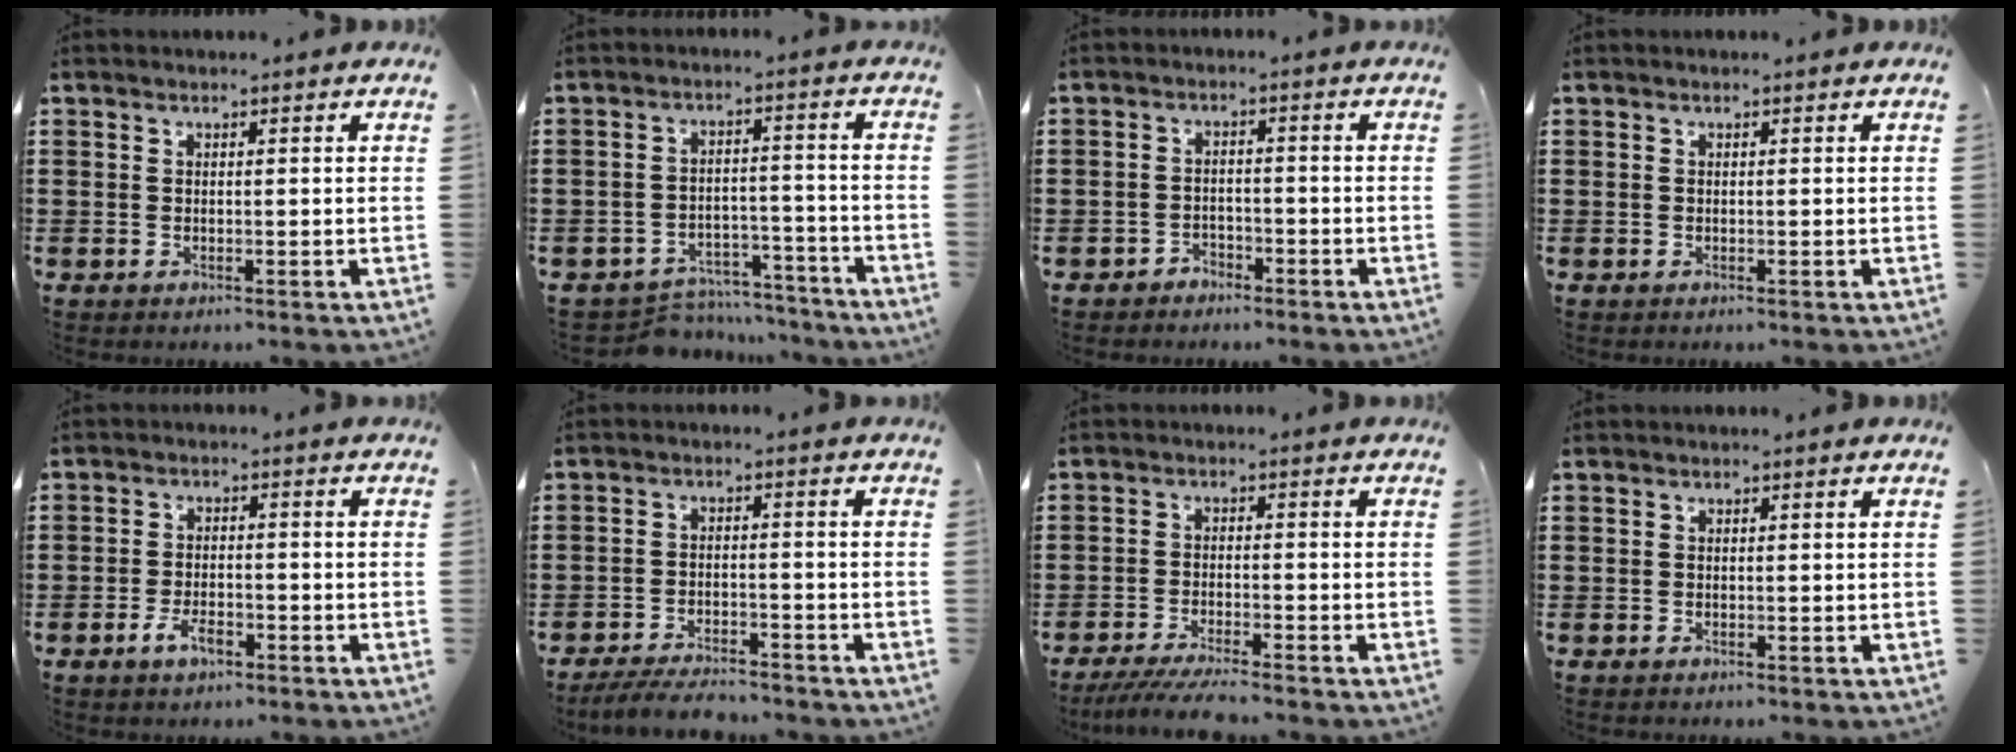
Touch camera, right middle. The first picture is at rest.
{"total": 5.8, "force": [-5.7, 1.1, 0.4], "torque": [-0.005, 0.017, -0.113]}
{"total": 2.4, "force": [-2.2, 0.9, -0.2], "torque": [-0.004, 0.002, -0.050]}
{"total": 0.0}
{"total": 3.6, "force": [-2.4, 1.7, 2.2], "torque": [-0.046, 0.002, -0.046]}
{"total": 4.8, "force": [-4.6, 0.7, 1.3], "torque": [-0.028, 0.000, -0.091]}
{"total": 4.8, "force": [-4.4, 0.0, 1.9], "torque": [-0.045, -0.014, -0.087]}
{"total": 0.0}